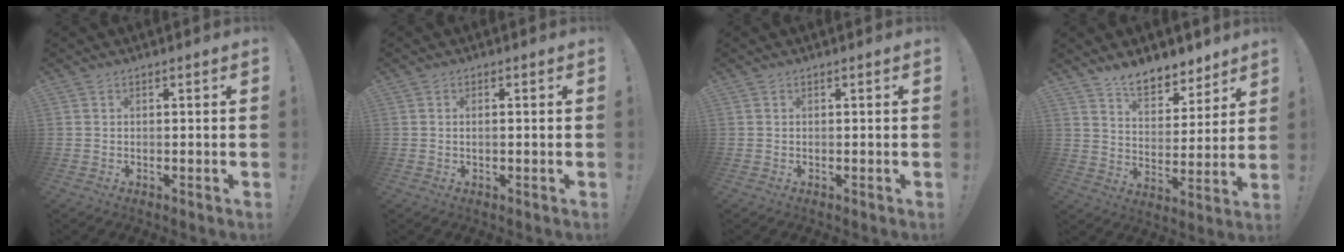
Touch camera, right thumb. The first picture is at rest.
{"total": 1.0, "force": [0.0, 0.0, 1.0], "torque": [-0.017, 0.000, -0.001]}
{"total": 0.0}
{"total": 10.1, "force": [8.4, 4.6, 3.3], "torque": [-0.050, -0.063, 0.159]}